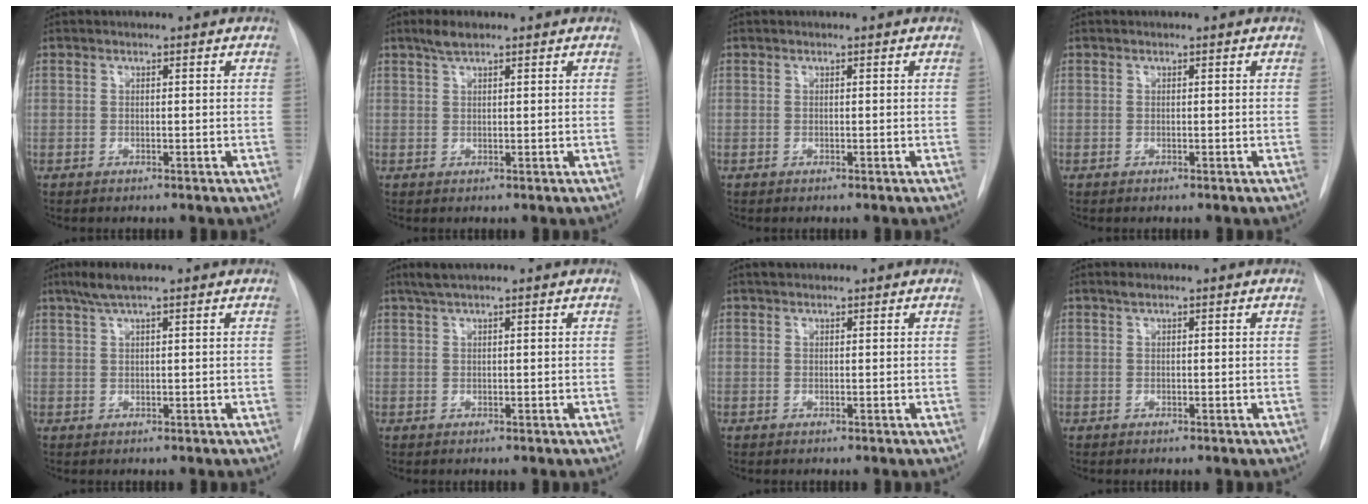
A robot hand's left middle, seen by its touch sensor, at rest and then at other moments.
{"total": 2.7, "force": [2.0, 0.7, 1.7], "torque": [-0.036, 0.008, 0.038]}
{"total": 0.0}
{"total": 0.0}
{"total": 3.6, "force": [2.5, 0.2, 2.6], "torque": [-0.059, 0.012, 0.048]}
{"total": 2.3, "force": [1.7, 0.0, 1.6], "torque": [-0.037, 0.014, 0.034]}
{"total": 1.1, "force": [0.9, 0.5, 0.4], "torque": [-0.011, 0.013, 0.016]}
{"total": 0.6, "force": [0.5, 0.2, 0.4], "torque": [-0.010, 0.008, 0.009]}